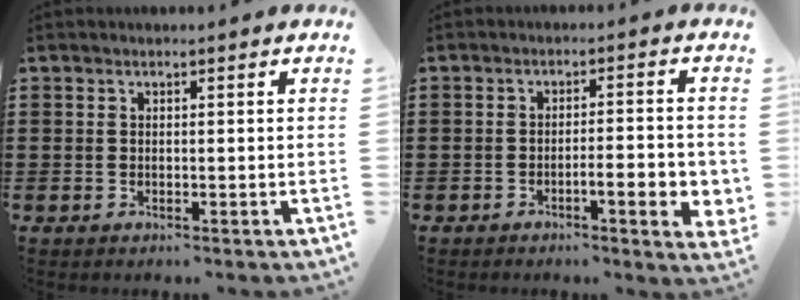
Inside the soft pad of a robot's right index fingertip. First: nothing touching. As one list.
[{"total": 5.3, "force": [-1.7, 1.0, 5.0], "torque": [-0.071, -0.007, -0.027]}]